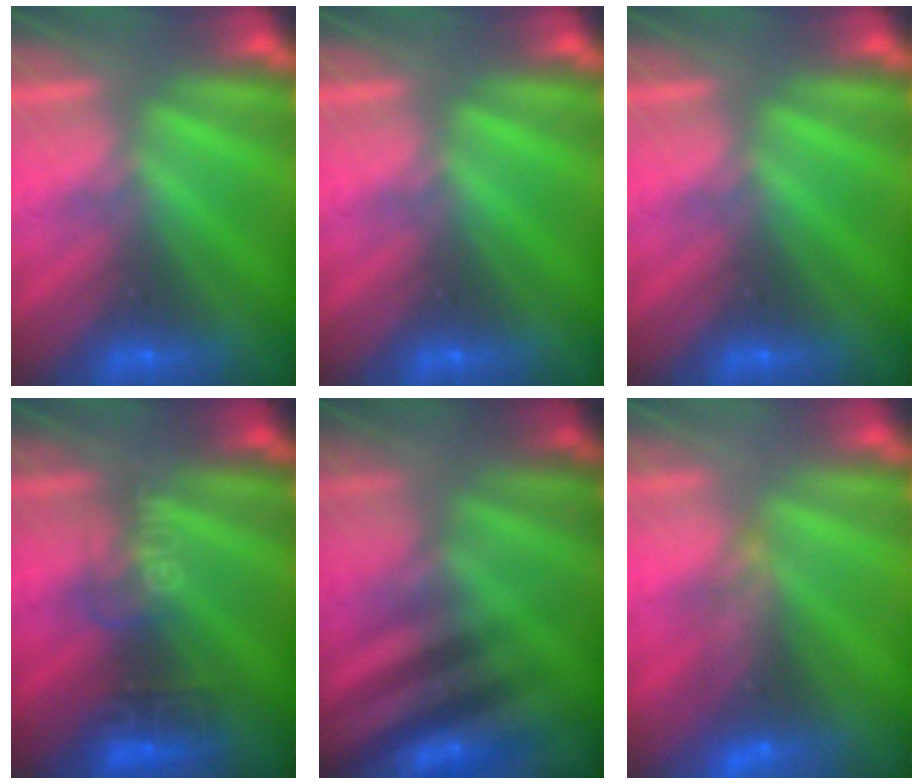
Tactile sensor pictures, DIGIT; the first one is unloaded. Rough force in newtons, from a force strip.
{"total": 0.0}
{"total": 0.0}
{"total": 2.8}
{"total": 2.9}
{"total": 9.6}